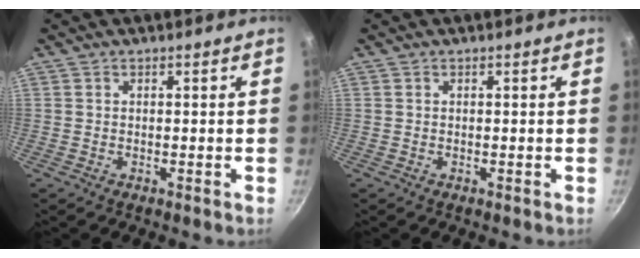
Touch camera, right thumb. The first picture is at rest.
{"total": 0.0}